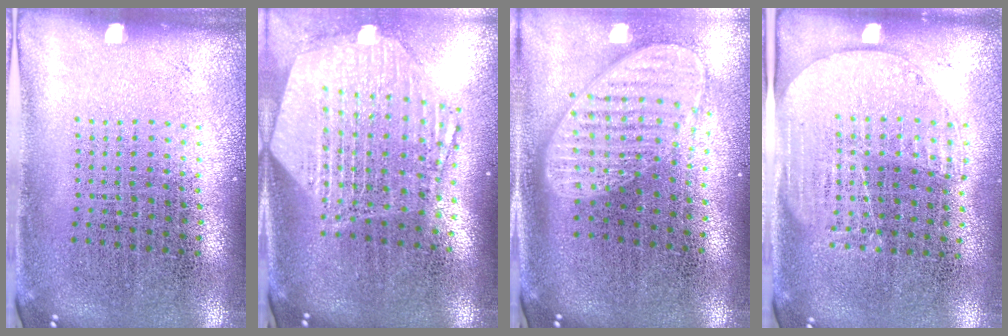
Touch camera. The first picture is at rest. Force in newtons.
{"total": 3.0, "press": 2.4, "slide": 1.8}
{"total": 2.0, "press": 1.5, "slide": 1.3}
{"total": 1.4, "press": 1.2, "slide": 0.7}